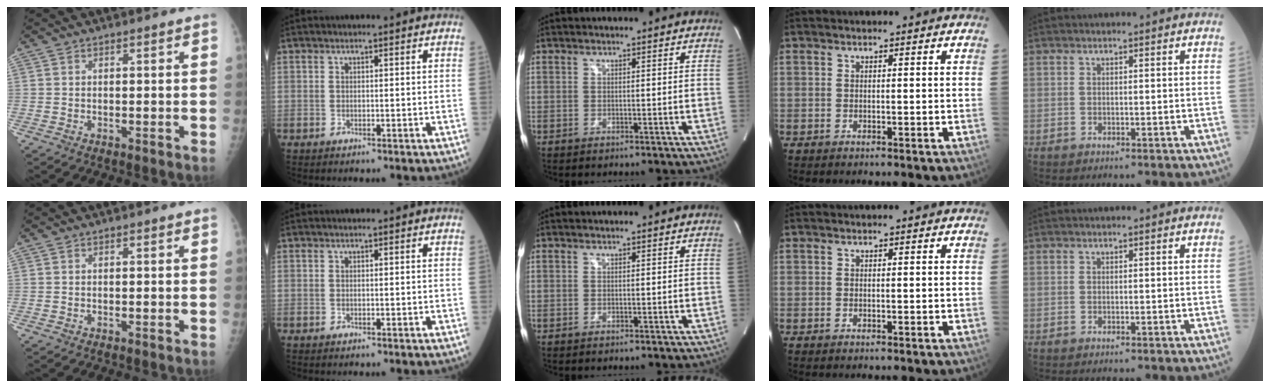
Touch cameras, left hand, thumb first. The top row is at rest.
{}